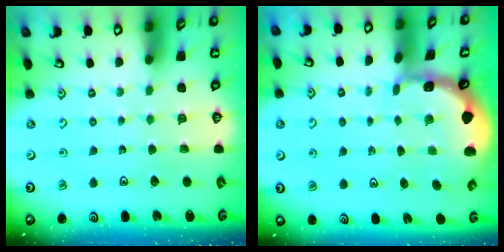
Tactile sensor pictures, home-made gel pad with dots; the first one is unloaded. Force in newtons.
{"total": 1.0, "press": 1.0, "slide": 0.2}